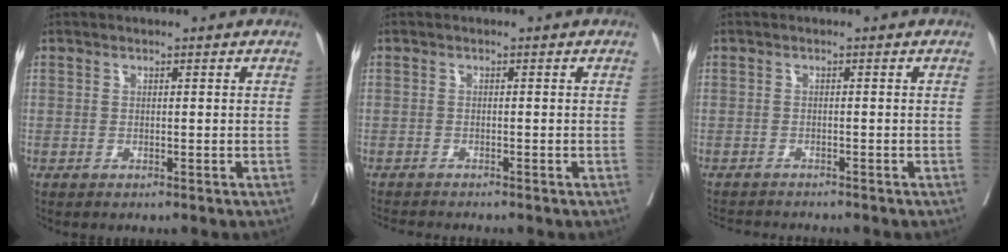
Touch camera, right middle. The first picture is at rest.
{"total": 3.1, "force": [-3.0, -0.4, 0.7], "torque": [-0.005, -0.013, -0.051]}
{"total": 4.6, "force": [-4.5, 0.2, 1.1], "torque": [-0.009, -0.010, -0.071]}